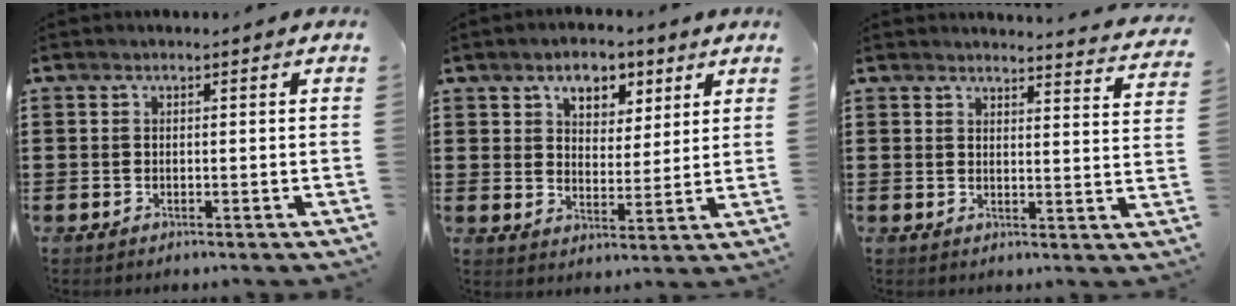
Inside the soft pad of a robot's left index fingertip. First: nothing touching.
{"total": 5.7, "force": [4.0, 3.5, 2.2], "torque": [-0.041, 0.000, 0.065]}
{"total": 3.1, "force": [3.0, -0.3, 0.4], "torque": [-0.014, -0.022, 0.052]}